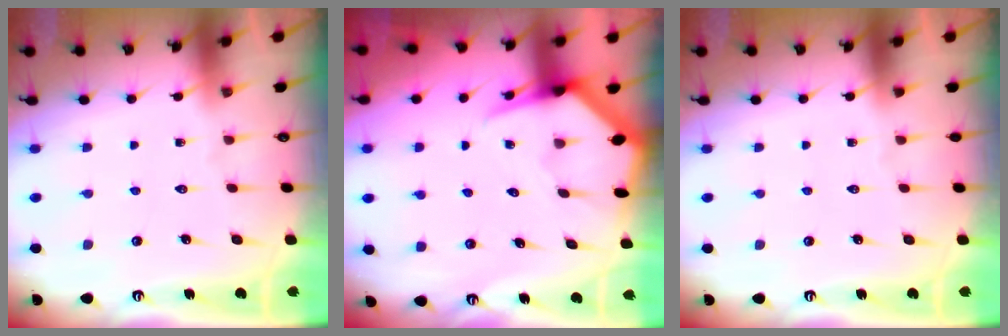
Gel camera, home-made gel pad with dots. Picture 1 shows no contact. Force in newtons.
{"total": 5.1, "press": 5.1, "slide": 0.6}
{"total": 0.0}